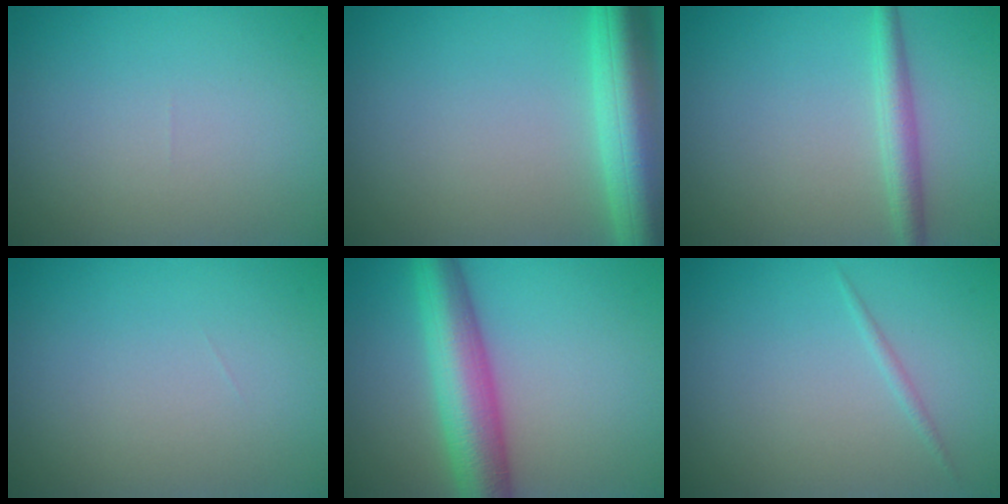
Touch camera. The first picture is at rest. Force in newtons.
{"total": 7.4, "press": 7.4, "slide": 0.4}
{"total": 2.4, "press": 2.4, "slide": 0.0}
{"total": 0.0}
{"total": 7.2, "press": 7.2, "slide": 0.1}
{"total": 0.7, "press": 0.7, "slide": 0.0}